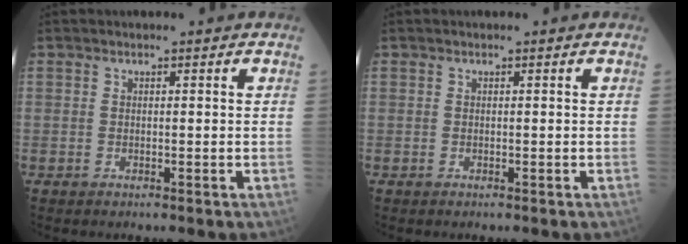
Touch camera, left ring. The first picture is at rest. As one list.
[{"total": 0.0}]